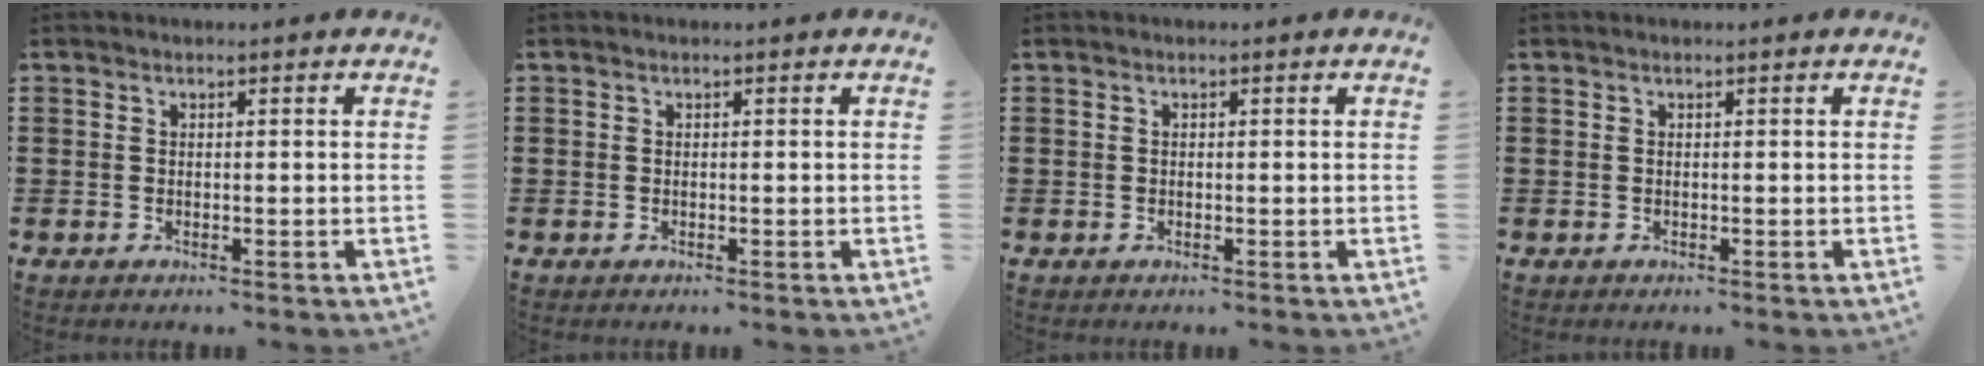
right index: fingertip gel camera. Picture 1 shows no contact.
{"total": 0.0}
{"total": 0.0}
{"total": 0.0}